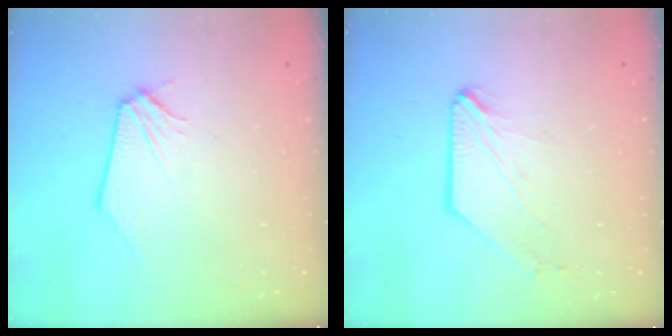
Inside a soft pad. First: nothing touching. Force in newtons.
{"total": 0.6, "press": 0.5, "slide": 0.2}